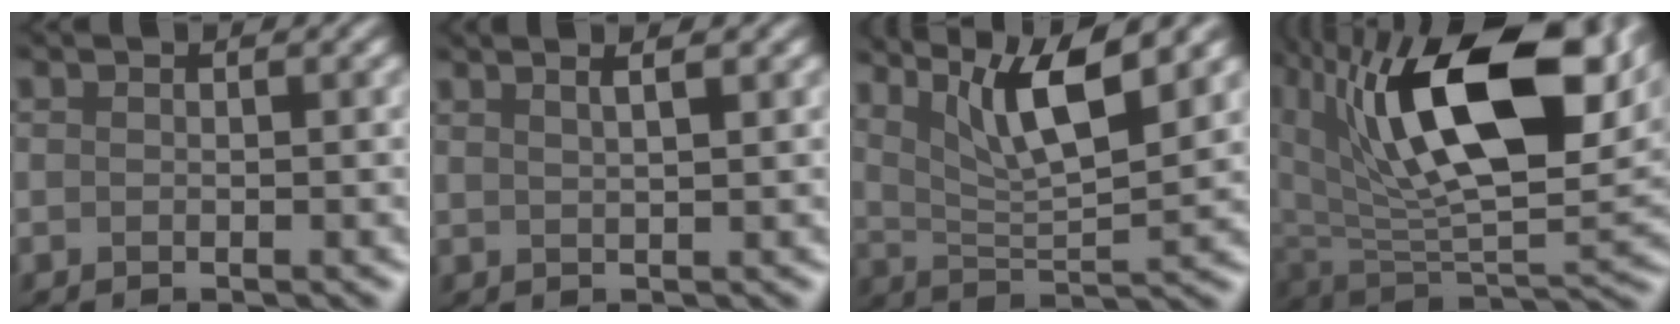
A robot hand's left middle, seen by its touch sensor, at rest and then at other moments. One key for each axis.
{"total": 2.8, "fx": 2.0, "fy": 1.1, "fz": 1.6, "tx": 0.004, "ty": 0.022, "tz": -0.003}
{"total": 6.6, "fx": 4.5, "fy": 1.1, "fz": 4.6, "tx": -0.081, "ty": 0.000, "tz": 0.080}
{"total": 14.3, "fx": 6.9, "fy": 6.9, "fz": 10.5, "tx": -0.195, "ty": -0.003, "tz": 0.128}